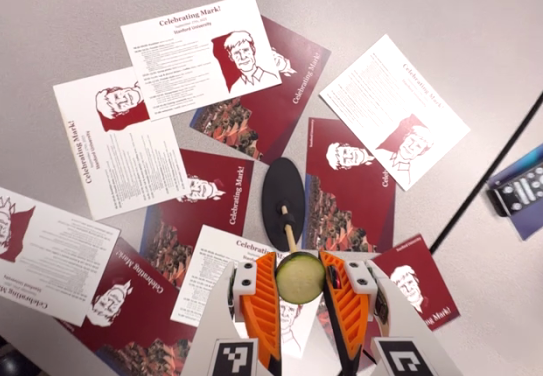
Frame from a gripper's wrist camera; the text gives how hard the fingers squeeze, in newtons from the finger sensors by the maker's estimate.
{"total": 13.0, "left": 13.5, "right": 12.5}